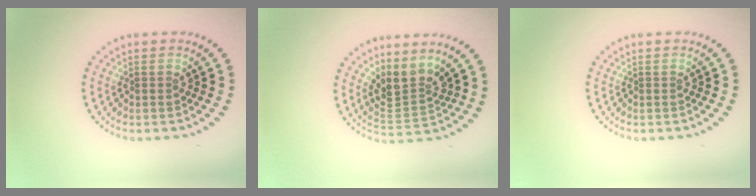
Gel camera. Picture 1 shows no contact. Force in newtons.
{"total": 3.2, "press": 2.3, "slide": 2.2}
{"total": 0.0}